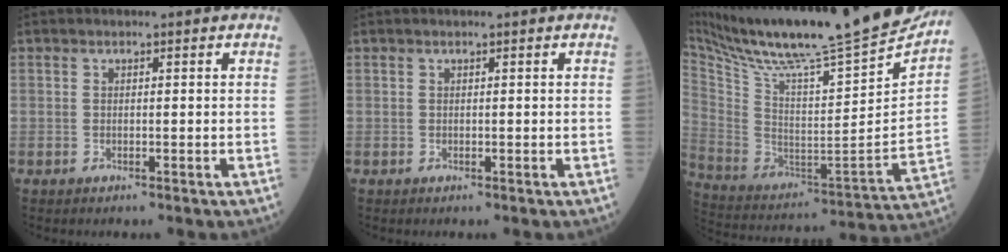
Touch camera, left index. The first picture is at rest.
{"total": 0.0}
{"total": 30.2, "force": [26.1, 1.3, 15.3], "torque": [-0.276, -0.072, 0.395]}